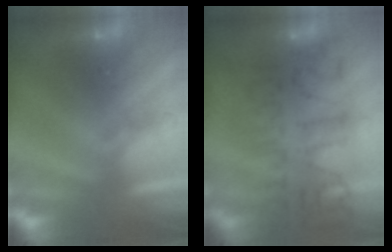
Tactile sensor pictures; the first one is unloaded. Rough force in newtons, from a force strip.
{"total": 5.4}